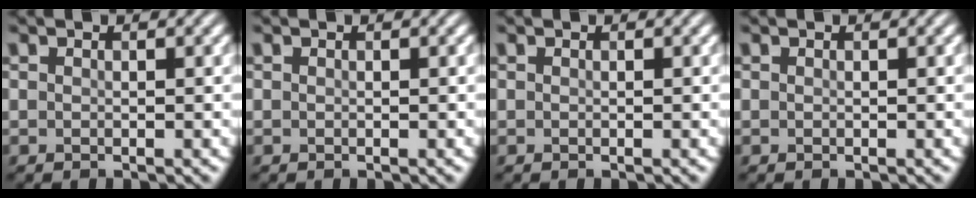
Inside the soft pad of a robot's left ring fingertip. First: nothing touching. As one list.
[{"total": 0.0}, {"total": 0.0}, {"total": 0.0}]